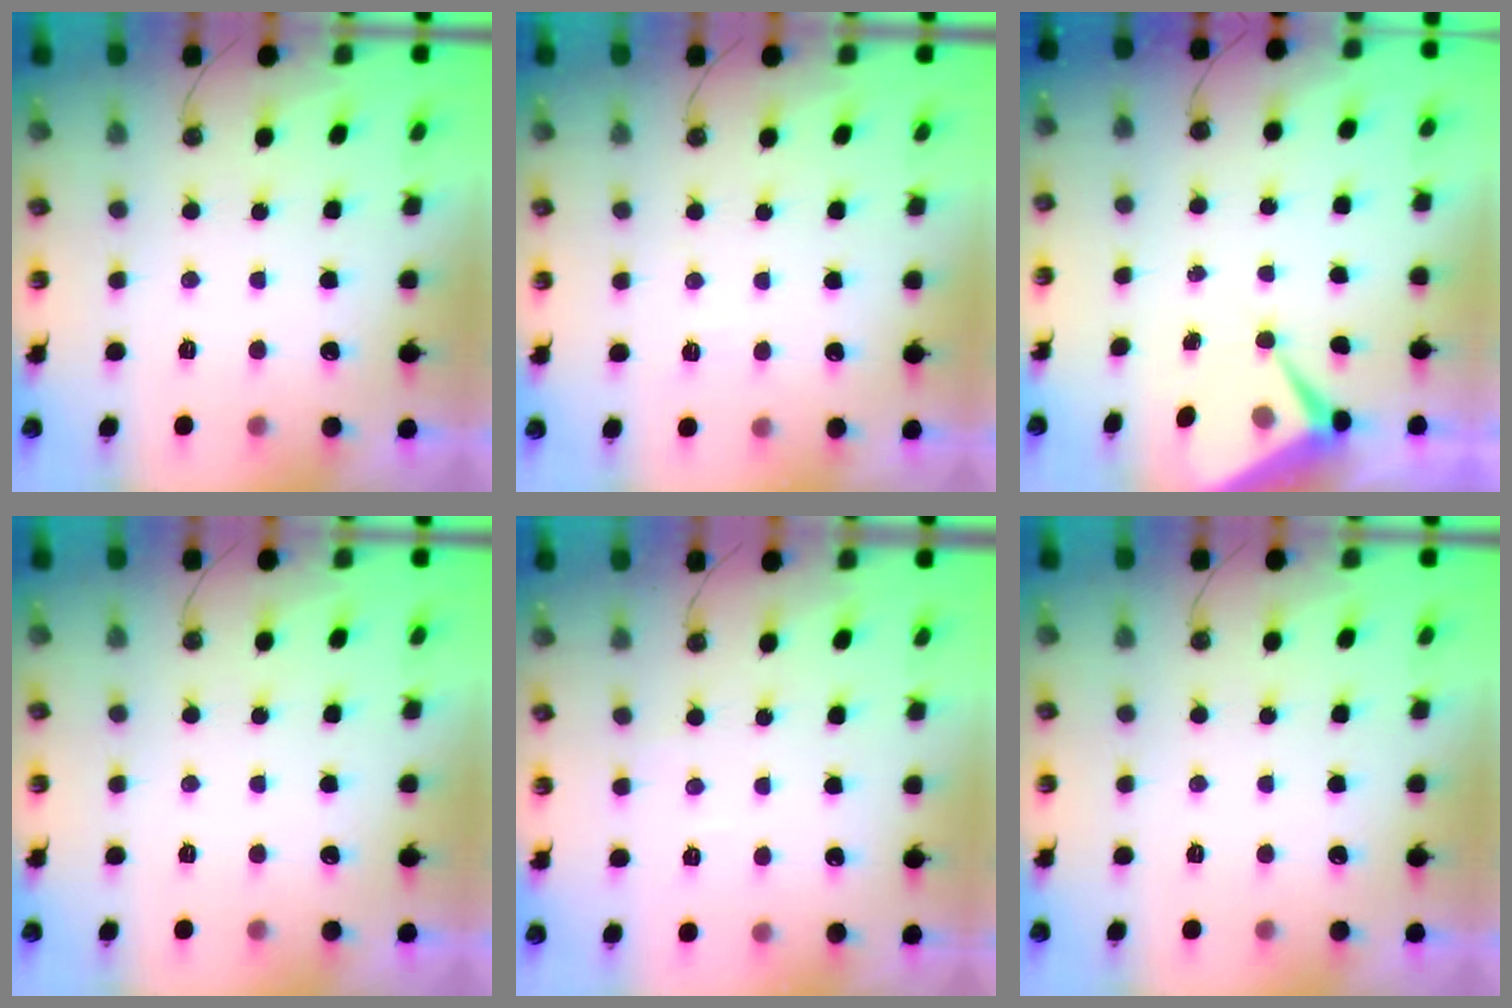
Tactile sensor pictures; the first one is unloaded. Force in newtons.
{"total": 5.8, "press": 5.7, "slide": 0.9}
{"total": 6.3, "press": 6.3, "slide": 0.5}
{"total": 0.0}
{"total": 3.6, "press": 3.6, "slide": 0.5}
{"total": 0.0}